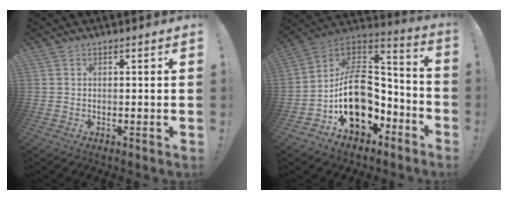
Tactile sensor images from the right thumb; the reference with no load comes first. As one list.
[{"total": 20.4, "force": [-3.3, 14.9, 13.6], "torque": [-0.216, 0.018, -0.039]}]